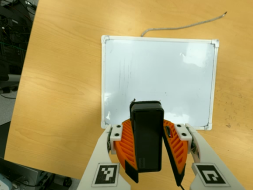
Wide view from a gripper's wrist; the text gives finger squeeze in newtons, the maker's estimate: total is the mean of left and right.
{"total": 8.9, "left": 9.2, "right": 8.7}